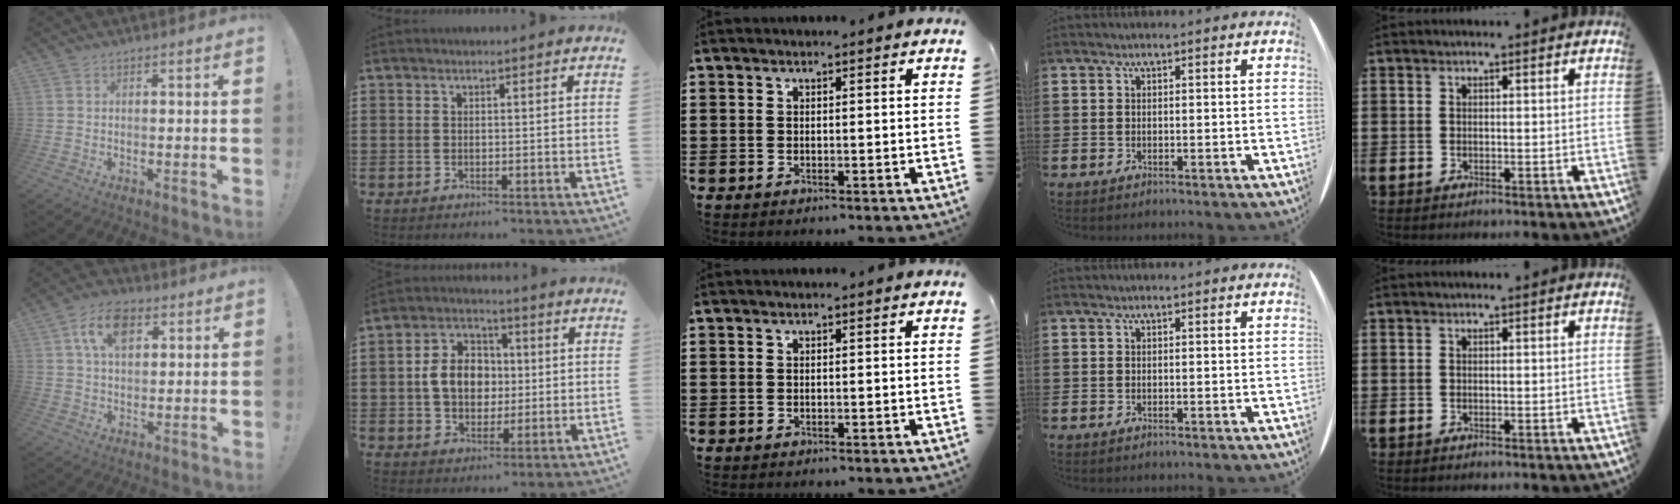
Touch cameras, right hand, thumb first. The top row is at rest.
{"thumb": {"total": 10.5, "force": [4.1, 6.5, 7.1], "torque": [-0.117, 0.008, 0.076]}, "index": {"total": 8.0, "force": [0.0, 6.2, 5.1], "torque": [-0.116, 0.013, -0.006]}}